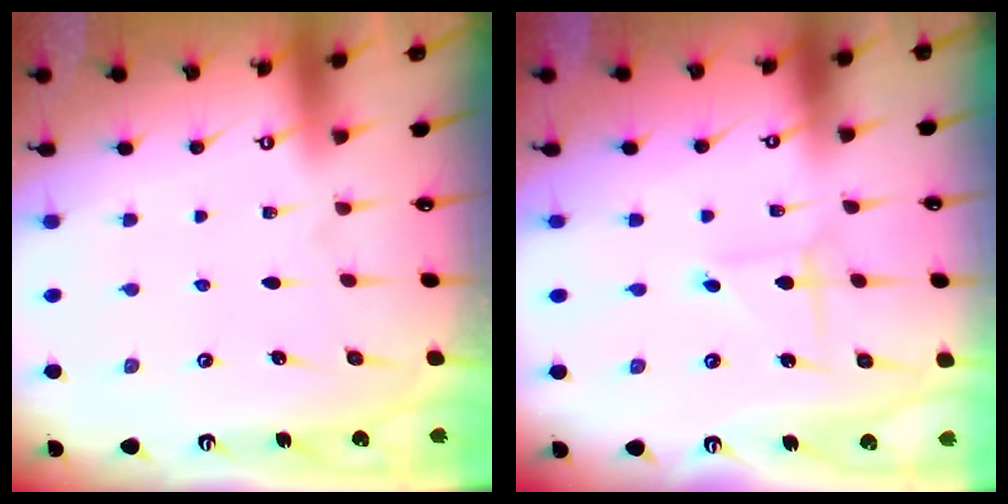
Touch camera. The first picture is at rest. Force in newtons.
{"total": 1.3, "press": 1.3, "slide": 0.1}